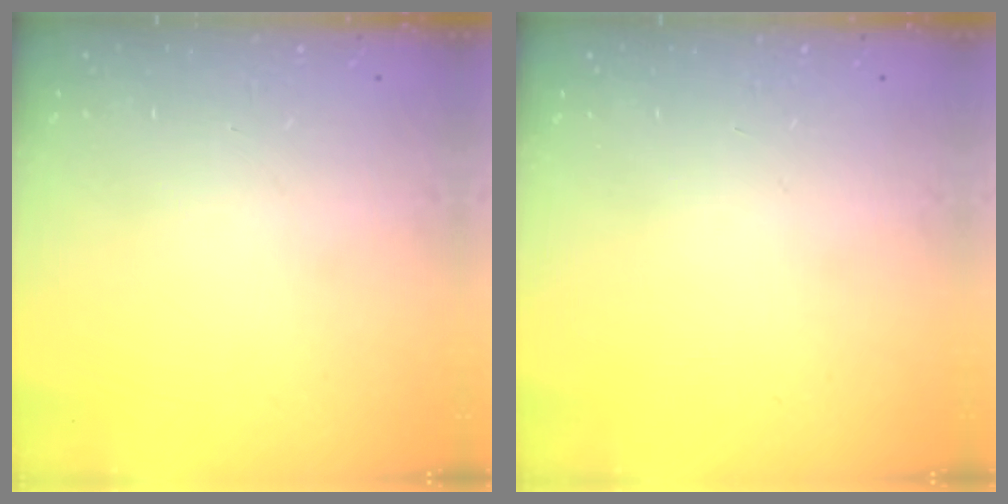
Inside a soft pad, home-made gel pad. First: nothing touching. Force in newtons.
{"total": 0.0}